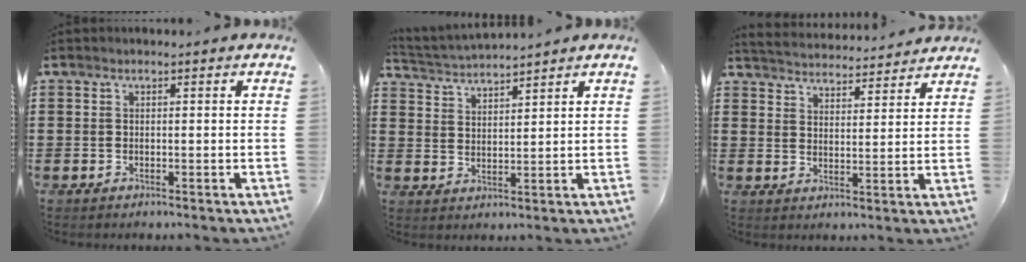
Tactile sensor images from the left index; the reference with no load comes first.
{"total": 2.8, "force": [2.8, -0.2, 0.0], "torque": [-0.012, -0.015, 0.049]}
{"total": 3.8, "force": [3.8, -0.2, -0.2], "torque": [-0.016, -0.029, 0.064]}